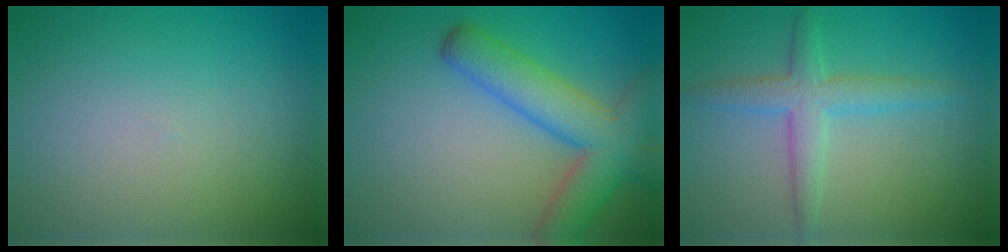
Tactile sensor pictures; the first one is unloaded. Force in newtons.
{"total": 6.9, "press": 6.9, "slide": 0.3}
{"total": 3.3, "press": 3.3, "slide": 0.1}